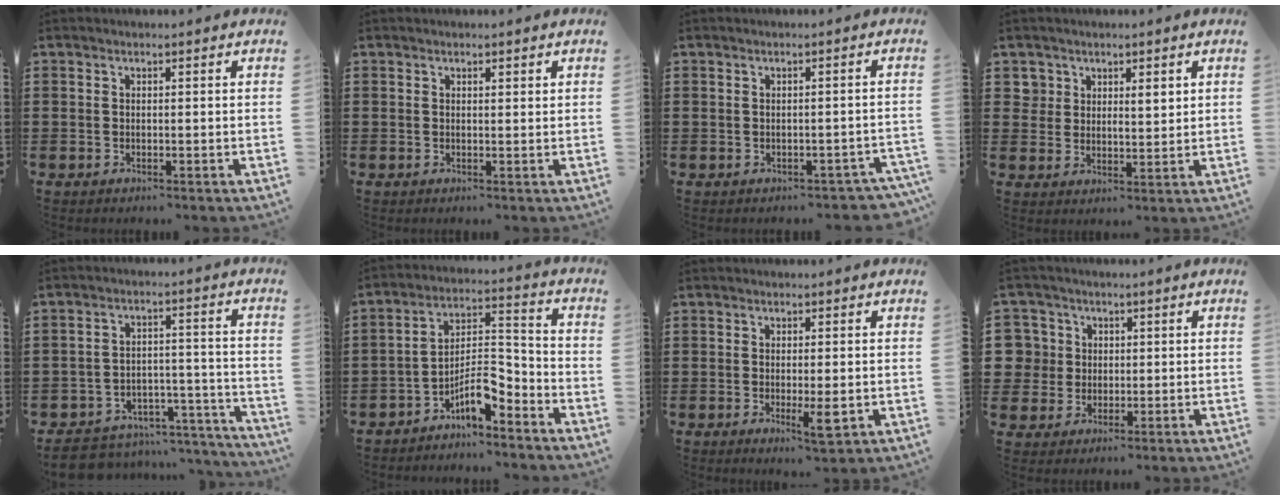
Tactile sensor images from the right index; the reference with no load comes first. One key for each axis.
{"total": 0.7, "fx": 0.5, "fy": 0.4, "fz": 0.3, "tx": -0.007, "ty": 0.003, "tz": 0.010}
{"total": 1.4, "fx": -1.2, "fy": 0.7, "fz": 0.0, "tx": -0.006, "ty": 0.001, "tz": -0.027}
{"total": 3.7, "fx": 2.5, "fy": 2.6, "fz": 0.9, "tx": -0.023, "ty": 0.008, "tz": 0.046}
{"total": 5.5, "fx": -5.1, "fy": 1.8, "fz": 1.2, "tx": -0.026, "ty": 0.010, "tz": -0.100}
{"total": 7.7, "fx": -5.4, "fy": 2.3, "fz": 5.0, "tx": -0.096, "ty": 0.004, "tz": -0.104}
{"total": 3.9, "fx": -0.9, "fy": 0.9, "fz": 3.7, "tx": -0.067, "ty": -0.007, "tz": -0.015}
{"total": 5.2, "fx": 0.6, "fy": 5.1, "fz": 0.5, "tx": -0.050, "ty": 0.013, "tz": 0.005}